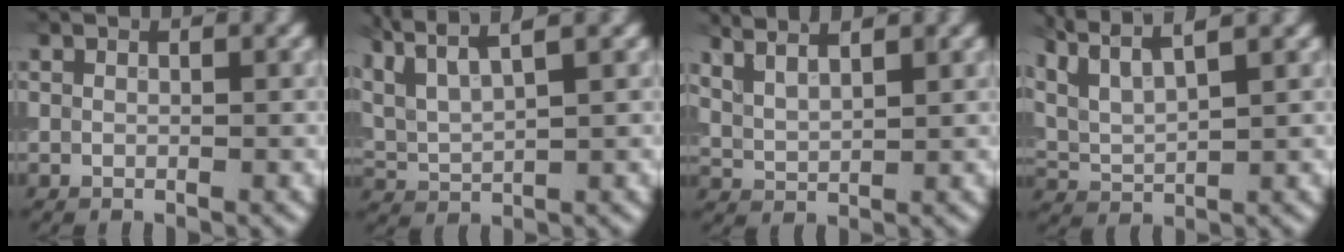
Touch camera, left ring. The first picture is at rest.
{"total": 7.8, "force": [5.7, 2.2, 4.9], "torque": [-0.102, 0.031, 0.076]}
{"total": 4.8, "force": [3.7, 1.6, 2.6], "torque": [-0.037, 0.027, 0.042]}
{"total": 8.5, "force": [6.4, 2.5, 5.1], "torque": [-0.111, 0.033, 0.088]}